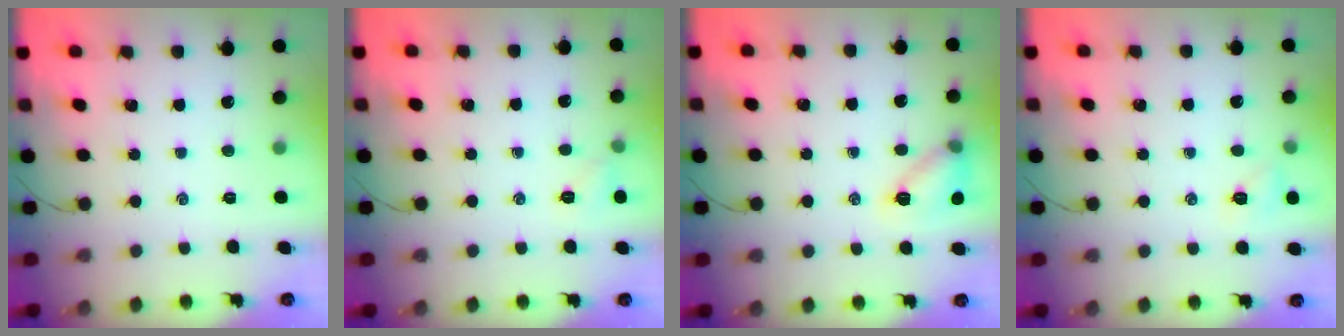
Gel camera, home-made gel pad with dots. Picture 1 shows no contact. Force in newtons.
{"total": 5.0, "press": 4.7, "slide": 1.7}
{"total": 11.3, "press": 11.2, "slide": 1.5}
{"total": 5.1, "press": 4.8, "slide": 1.5}